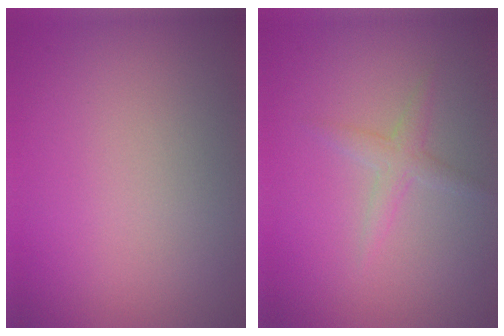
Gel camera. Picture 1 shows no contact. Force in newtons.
{"total": 1.6, "press": 1.6, "slide": 0.0}